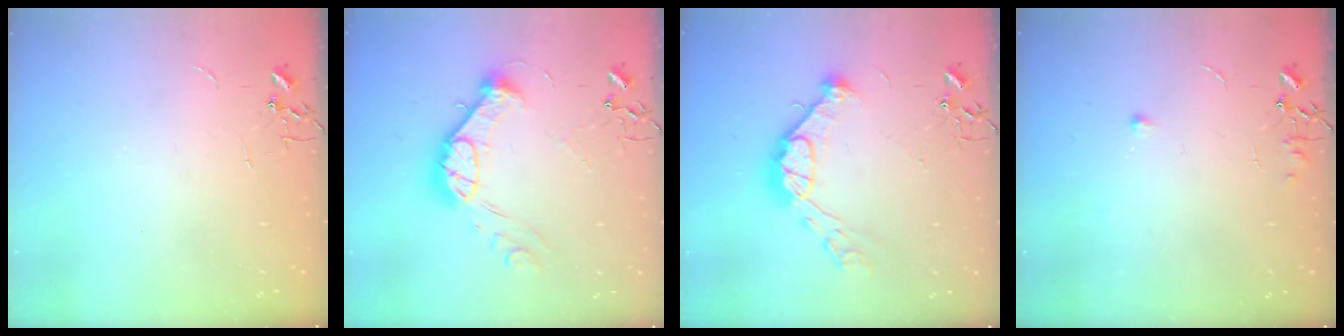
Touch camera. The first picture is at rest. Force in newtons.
{"total": 16.1, "press": 16.1, "slide": 1.4}
{"total": 14.2, "press": 14.1, "slide": 1.8}
{"total": 5.1, "press": 5.0, "slide": 0.7}